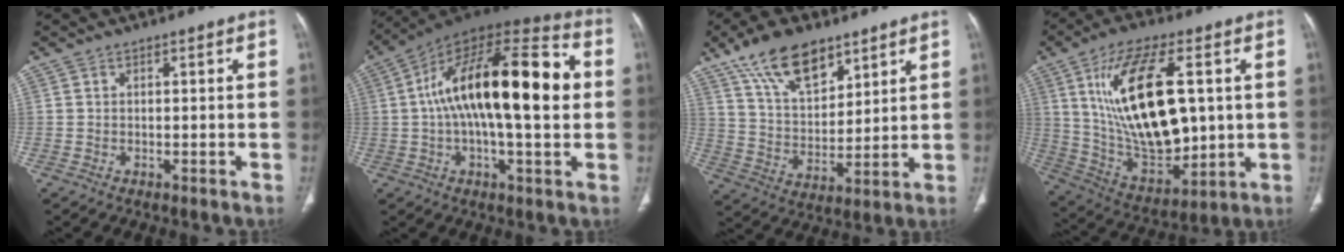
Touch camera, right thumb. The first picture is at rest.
{"total": 26.8, "force": [2.6, 10.0, 24.8], "torque": [-0.400, 0.034, 0.030]}
{"total": 15.1, "force": [9.9, 7.4, 8.7], "torque": [-0.122, -0.045, 0.185]}
{"total": 22.8, "force": [4.4, 10.7, 19.7], "torque": [-0.338, -0.015, 0.094]}